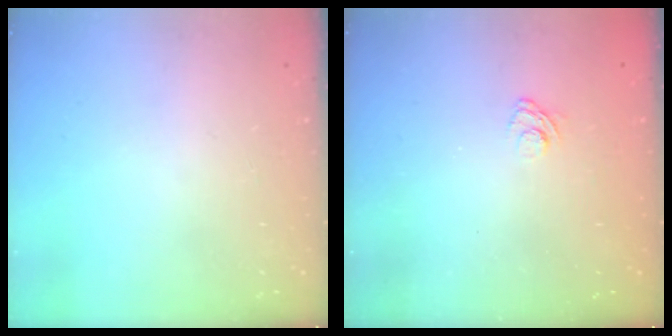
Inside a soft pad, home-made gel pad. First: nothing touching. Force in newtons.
{"total": 3.0, "press": 2.6, "slide": 1.4}